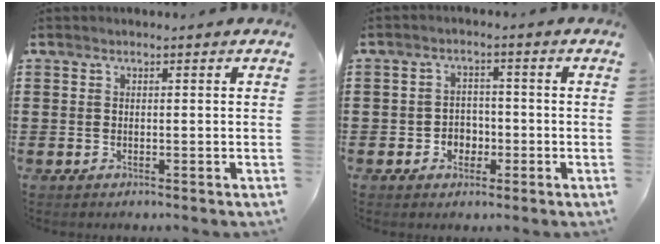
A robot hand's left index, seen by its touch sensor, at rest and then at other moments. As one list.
[{"total": 3.0, "force": [-1.4, 2.4, 1.1], "torque": [-0.028, 0.006, -0.032]}]